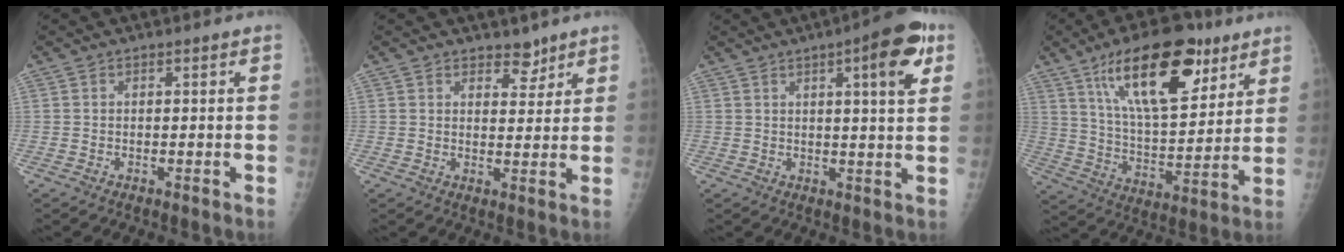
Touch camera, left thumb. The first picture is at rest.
{"total": 3.6, "force": [2.9, 2.0, 1.0], "torque": [0.008, -0.021, 0.043]}
{"total": 9.9, "force": [4.3, 2.1, 8.6], "torque": [-0.104, -0.010, 0.052]}
{"total": 21.7, "force": [11.9, 8.9, 15.8], "torque": [-0.219, -0.046, 0.204]}